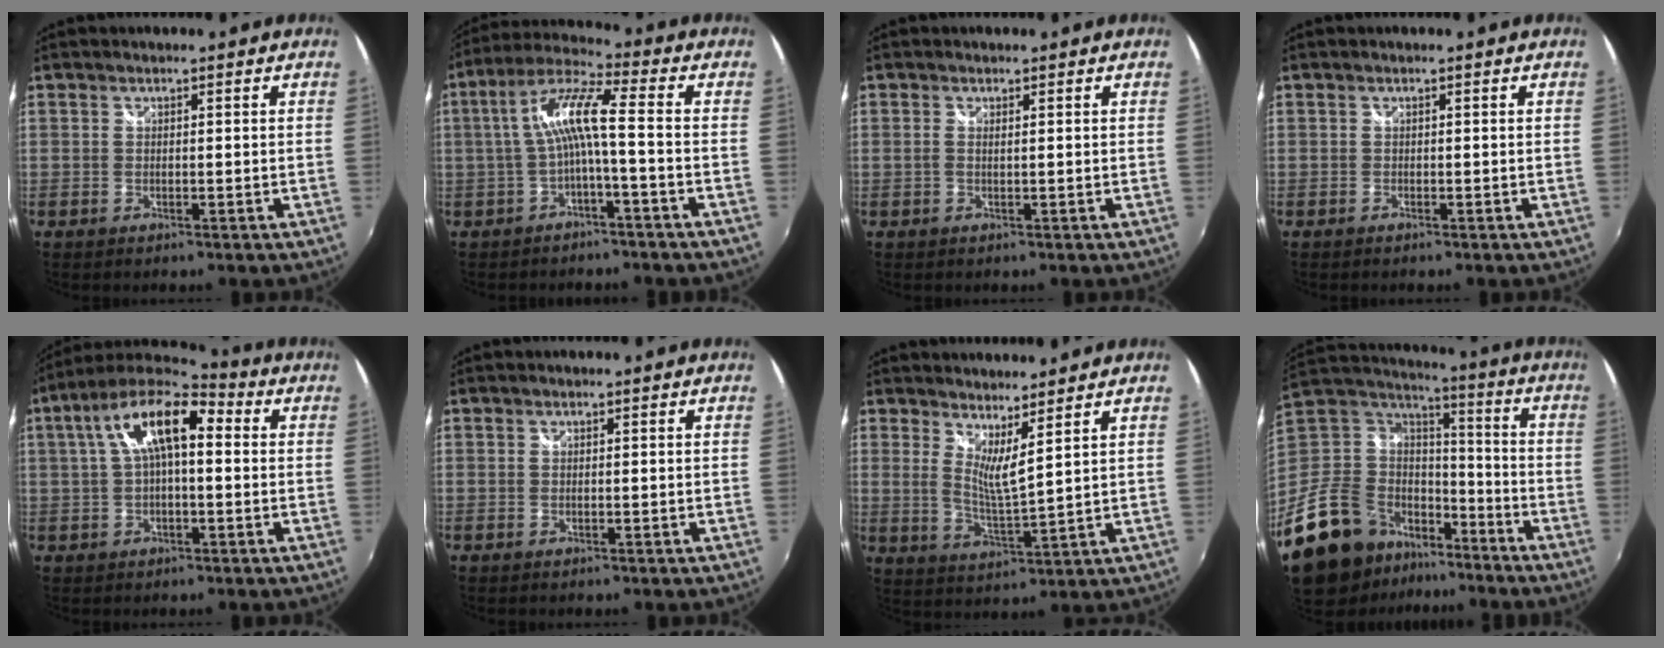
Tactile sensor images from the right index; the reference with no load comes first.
{"total": 8.5, "force": [-1.6, 0.5, 8.3], "torque": [-0.181, 0.019, -0.027]}
{"total": 0.6, "force": [0.2, -0.1, 0.5], "torque": [-0.013, -0.001, 0.001]}
{"total": 0.0}
{"total": 13.0, "force": [2.4, 5.2, 11.7], "torque": [-0.216, 0.033, 0.030]}
{"total": 0.0}
{"total": 5.8, "force": [4.5, -0.1, 3.7], "torque": [-0.060, -0.016, 0.074]}
{"total": 21.6, "force": [-14.0, 13.1, 10.0], "torque": [-0.220, 0.019, -0.223]}